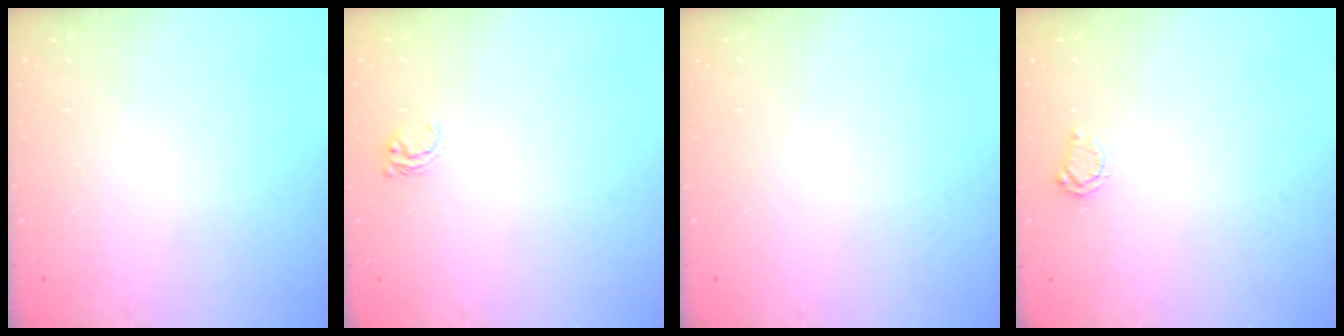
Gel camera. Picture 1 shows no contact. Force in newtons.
{"total": 5.1, "press": 5.1, "slide": 0.3}
{"total": 0.0}
{"total": 3.8, "press": 3.8, "slide": 0.5}